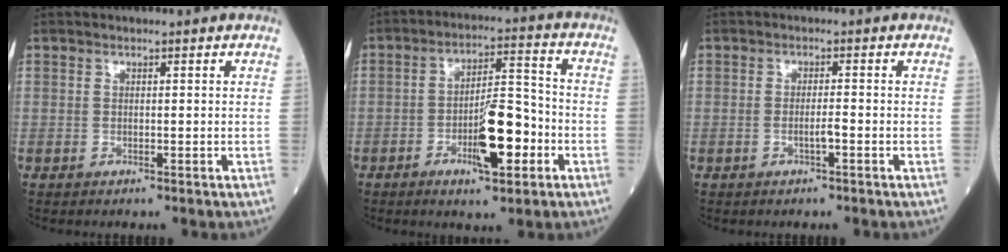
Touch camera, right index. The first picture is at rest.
{"total": 9.7, "force": [-3.5, 2.4, 8.7], "torque": [-0.152, 0.008, -0.054]}
{"total": 1.5, "force": [-0.7, 0.0, 1.4], "torque": [-0.027, 0.001, -0.011]}